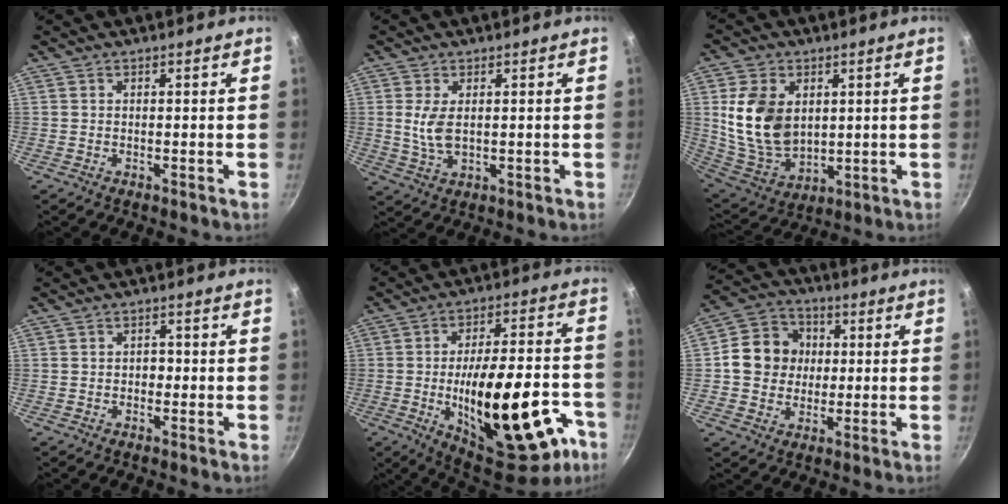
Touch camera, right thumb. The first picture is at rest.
{"total": 5.4, "force": [0.7, 2.8, 4.5], "torque": [-0.092, -0.008, 0.018]}
{"total": 15.2, "force": [2.8, 10.6, 10.6], "torque": [-0.183, -0.028, 0.068]}
{"total": 2.0, "force": [-0.4, 1.6, 1.1], "torque": [-0.006, 0.008, -0.008]}
{"total": 28.3, "force": [-10.0, 11.7, 23.8], "torque": [-0.297, 0.036, -0.125]}
{"total": 11.5, "force": [0.8, 10.3, 5.1], "torque": [-0.055, 0.017, 0.001]}